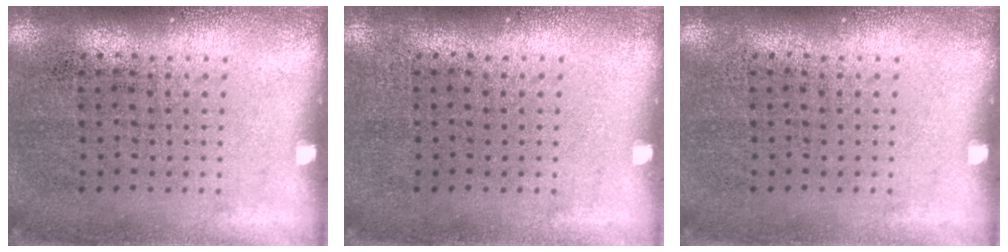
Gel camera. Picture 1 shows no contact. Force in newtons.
{"total": 0.0}
{"total": 0.0}